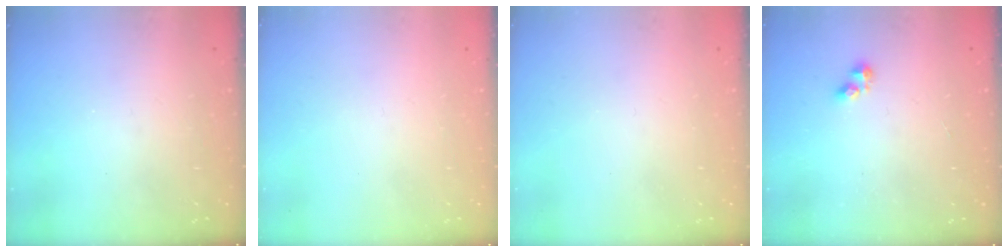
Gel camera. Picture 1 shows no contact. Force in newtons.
{"total": 0.0}
{"total": 0.0}
{"total": 4.2, "press": 4.1, "slide": 0.6}